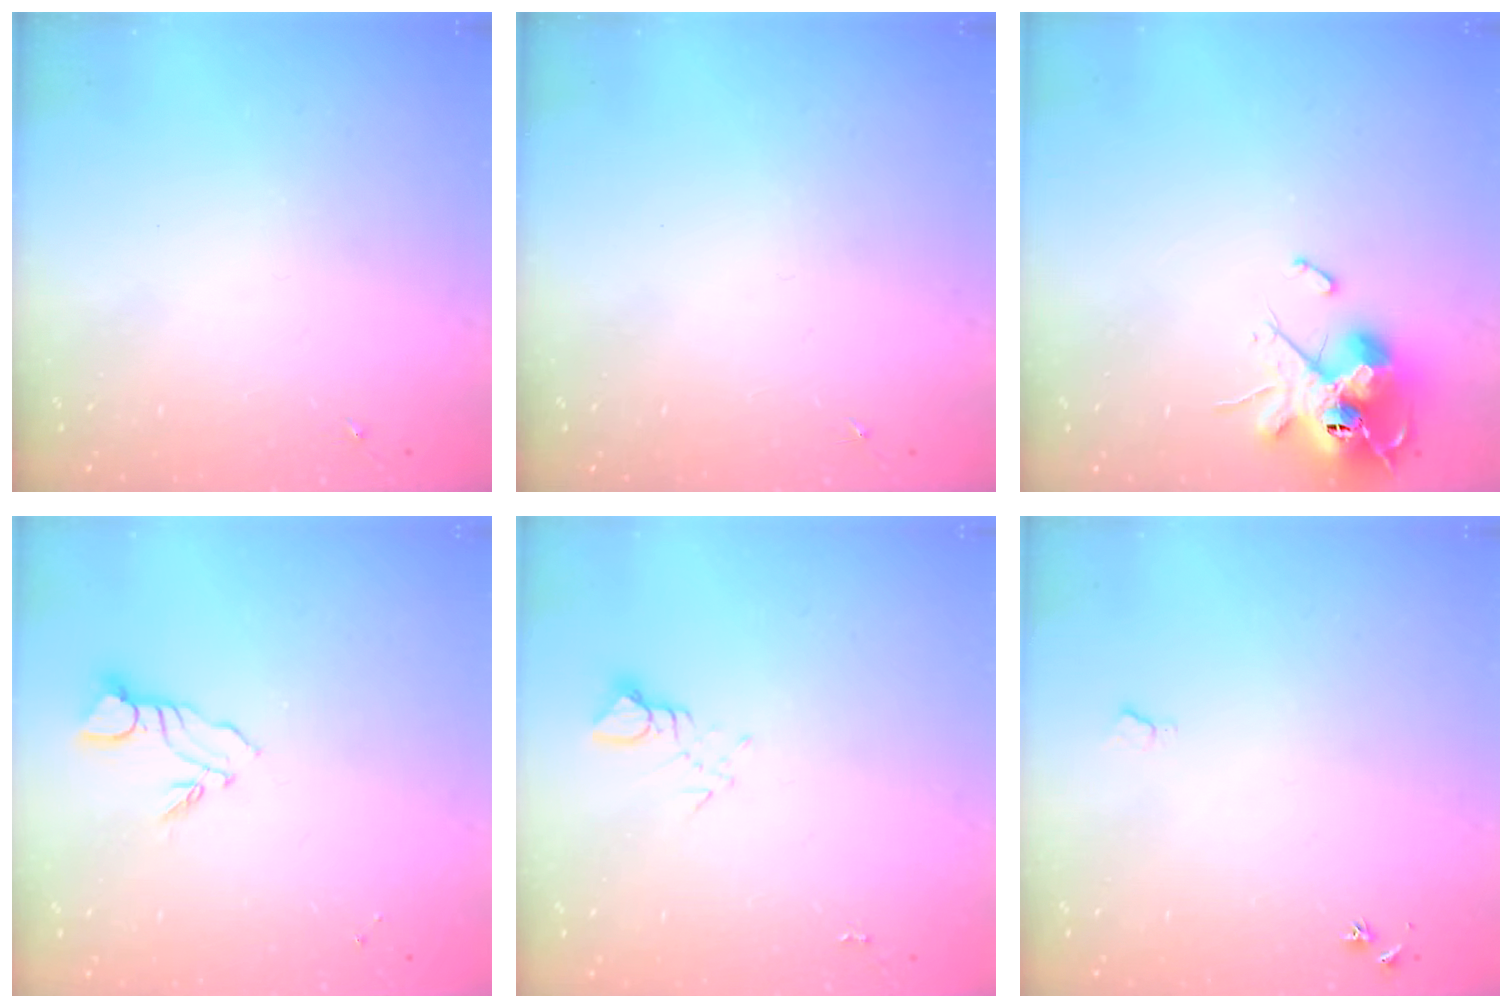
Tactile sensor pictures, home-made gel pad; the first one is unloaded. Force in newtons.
{"total": 0.0}
{"total": 13.9, "press": 13.8, "slide": 1.3}
{"total": 4.9, "press": 4.9, "slide": 0.1}
{"total": 3.8, "press": 3.8, "slide": 0.4}
{"total": 5.6, "press": 5.5, "slide": 0.7}